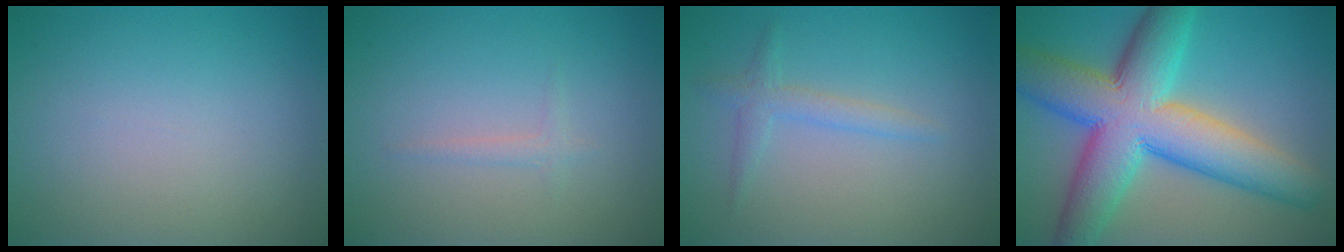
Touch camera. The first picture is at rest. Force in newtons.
{"total": 0.9, "press": 0.9, "slide": 0.1}
{"total": 1.8, "press": 1.7, "slide": 0.1}
{"total": 12.1, "press": 12.1, "slide": 0.3}